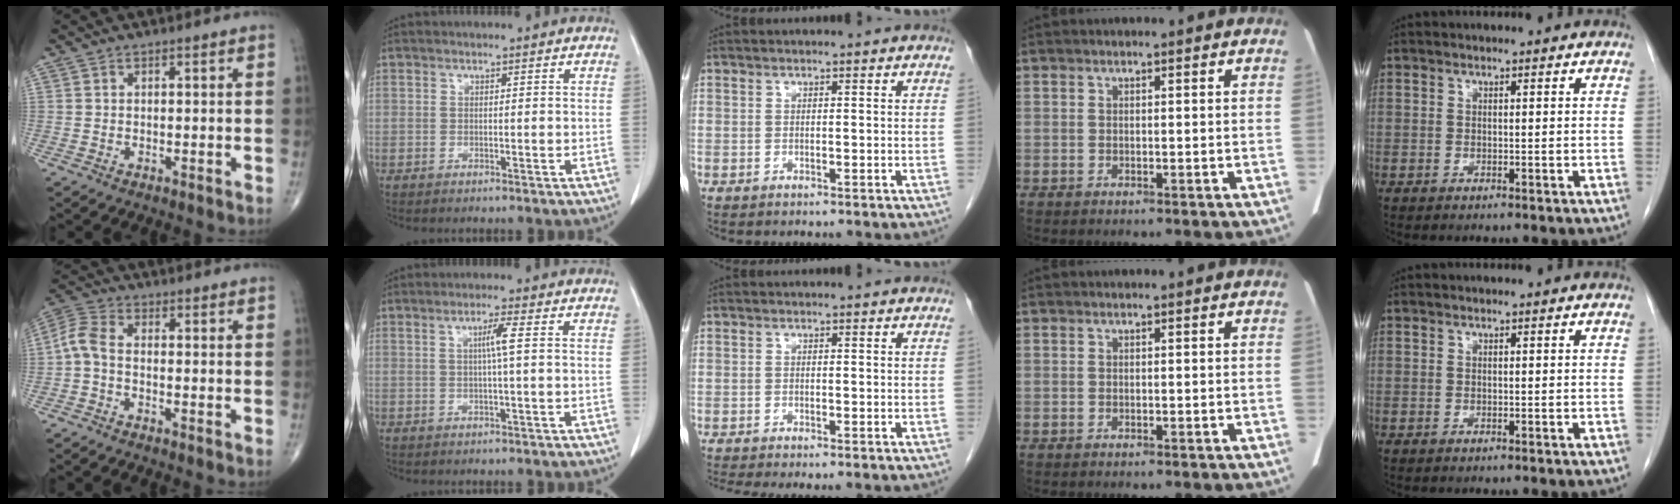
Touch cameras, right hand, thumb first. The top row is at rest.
{"thumb": {"total": 4.8, "force": [-1.3, 2.4, 3.9], "torque": [-0.093, 0.018, -0.040]}, "index": {"total": 2.8, "force": [0.4, -0.6, 2.7], "torque": [-0.051, 0.001, 0.006]}, "middle": {"total": 2.3, "force": [-1.8, 0.0, 1.3], "torque": [-0.024, -0.006, -0.031]}}